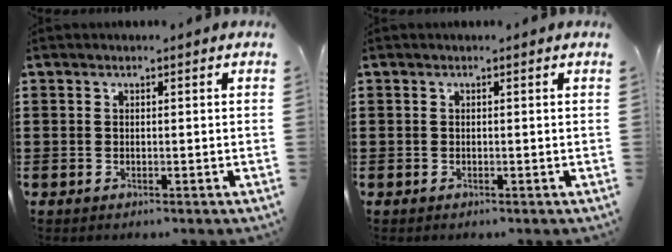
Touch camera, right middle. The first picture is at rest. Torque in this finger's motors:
{"motor_torque": [0.31, -0.35, 0.07, 0.02]}